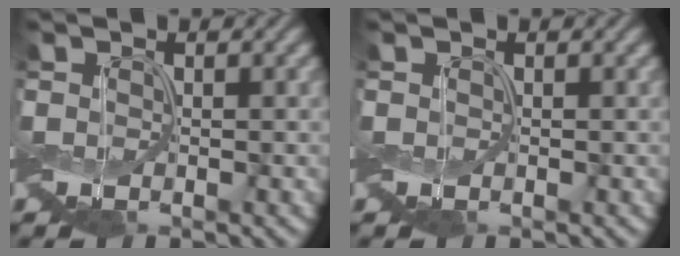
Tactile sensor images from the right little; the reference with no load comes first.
{"total": 0.0}